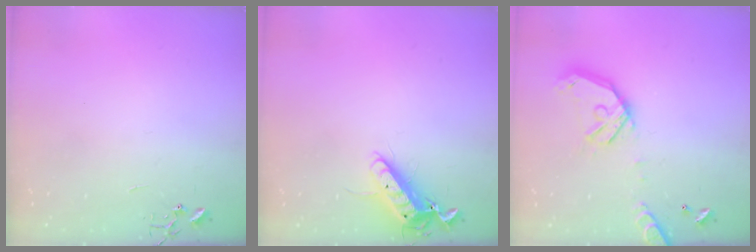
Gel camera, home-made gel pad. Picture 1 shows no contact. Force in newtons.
{"total": 12.5, "press": 12.4, "slide": 1.6}
{"total": 16.2, "press": 16.0, "slide": 2.7}